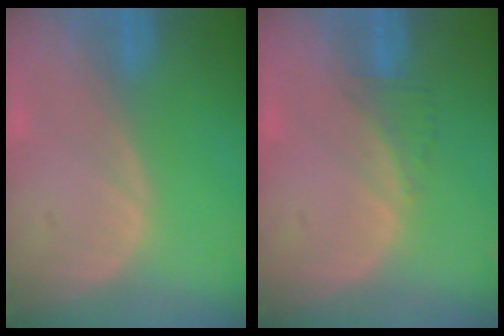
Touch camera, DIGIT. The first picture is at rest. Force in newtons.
{"total": 1.7, "press": 1.6, "slide": 0.7}